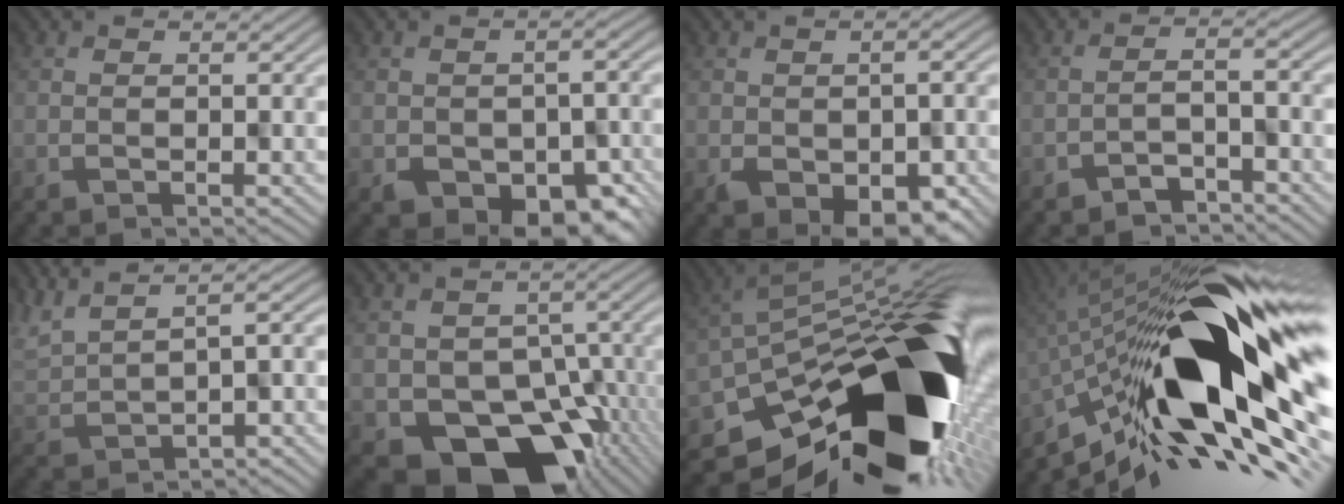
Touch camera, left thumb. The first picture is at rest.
{"total": 9.2, "force": [-4.8, 5.3, 5.7], "torque": [-0.083, -0.022, -0.060]}
{"total": 8.3, "force": [-3.7, 4.7, 5.8], "torque": [-0.088, -0.026, -0.036]}
{"total": 3.2, "force": [-2.9, 0.5, 1.3], "torque": [-0.020, 0.006, -0.050]}
{"total": 7.6, "force": [2.9, 3.8, 5.9], "torque": [-0.140, -0.001, 0.080]}
{"total": 13.5, "force": [-5.4, 9.5, 7.8], "torque": [-0.095, -0.038, -0.081]}
{"total": 18.5, "force": [-7.1, 9.6, 14.1], "torque": [-0.221, -0.041, -0.109]}
{"total": 20.1, "force": [-1.9, 8.1, 18.3], "torque": [-0.319, -0.001, -0.051]}